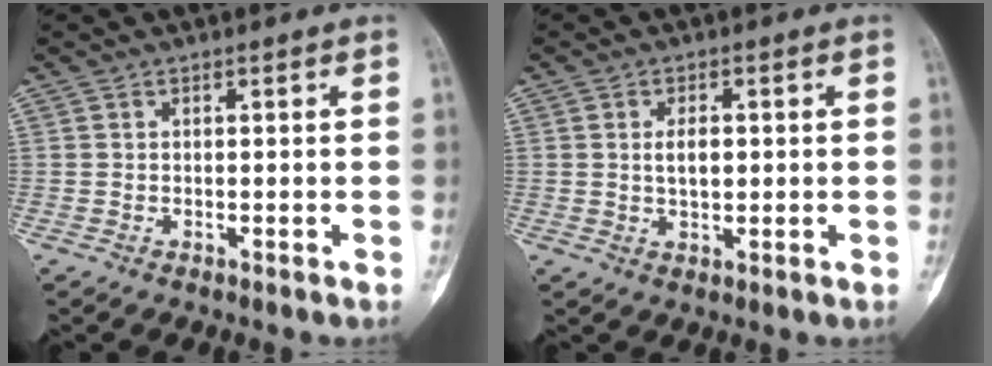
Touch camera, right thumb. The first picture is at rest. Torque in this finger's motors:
{"motor_torque": [0.65, 0.60, 0.10, -0.10, 0.11]}